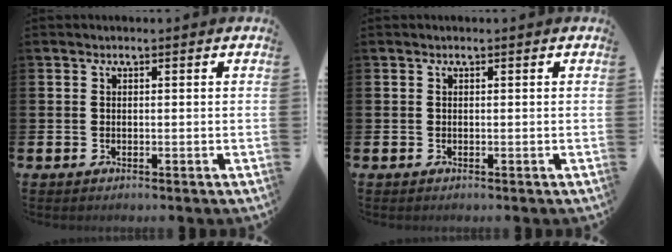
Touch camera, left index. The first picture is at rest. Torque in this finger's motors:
{"motor_torque": [0.00, 0.00, 0.00, 0.00]}